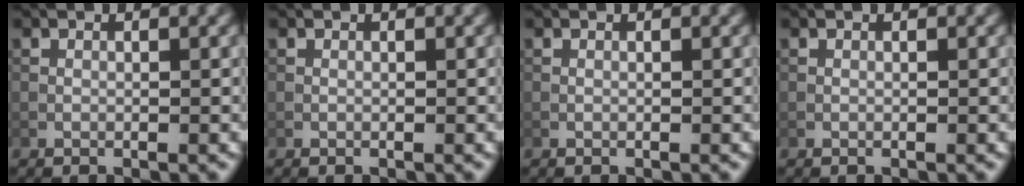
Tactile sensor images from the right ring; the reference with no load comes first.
{"total": 0.0}
{"total": 0.0}
{"total": 0.0}